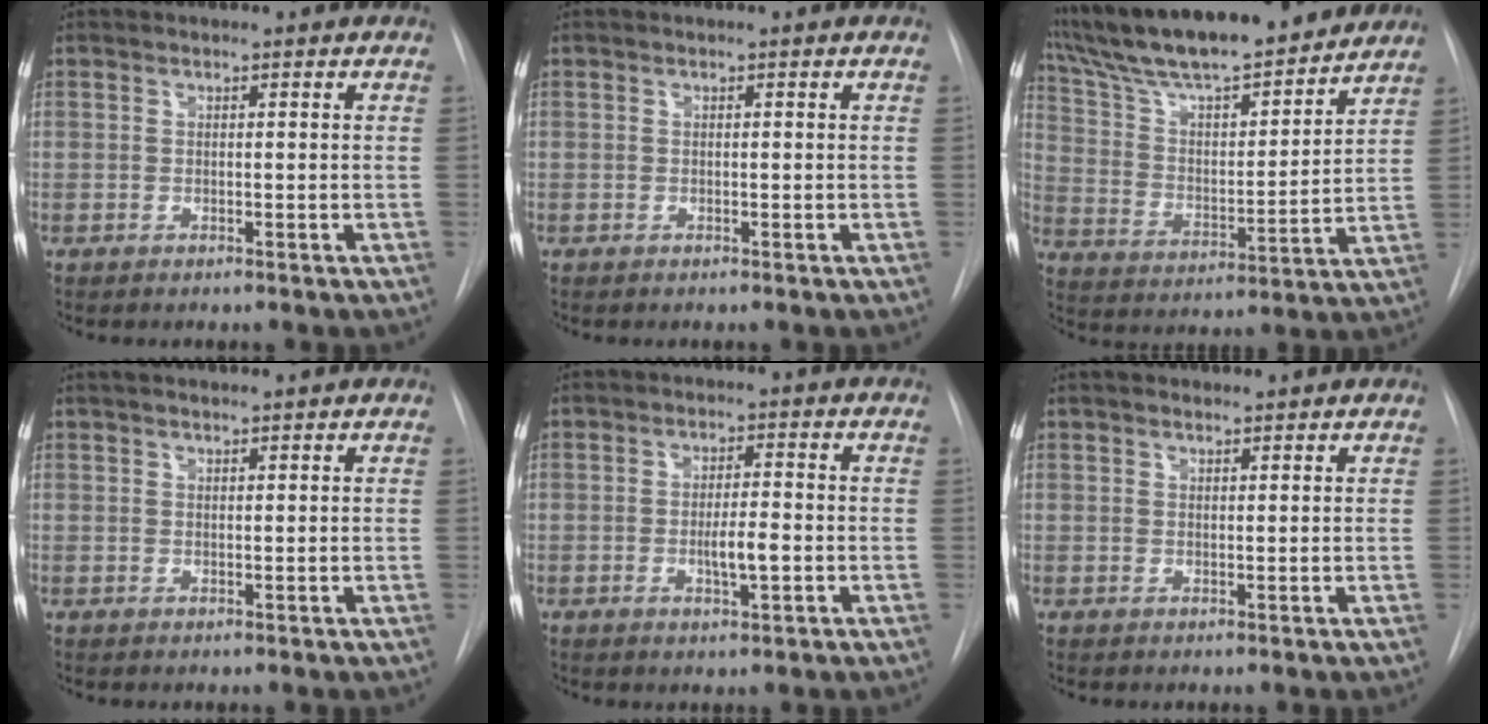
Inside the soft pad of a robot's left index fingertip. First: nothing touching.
{"total": 0.0}
{"total": 21.2, "force": [18.6, 3.0, 9.7], "torque": [-0.173, 0.009, 0.301]}
{"total": 3.0, "force": [2.6, 0.3, 1.5], "torque": [-0.020, 0.021, 0.041]}
{"total": 4.0, "force": [-1.0, 0.9, 3.8], "torque": [-0.065, -0.003, -0.014]}
{"total": 1.8, "force": [1.6, 0.6, 0.6], "torque": [-0.013, 0.012, 0.025]}